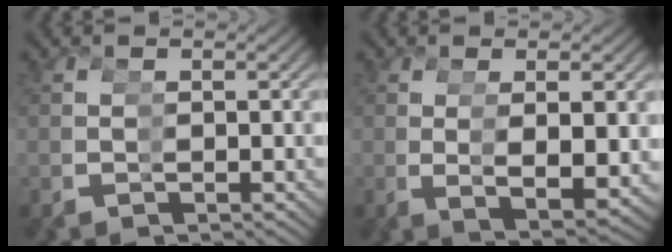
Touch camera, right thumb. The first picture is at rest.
{"total": 4.1, "force": [0.2, 0.7, 4.0], "torque": [-0.063, 0.013, 0.005]}